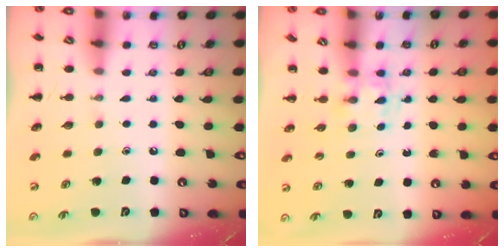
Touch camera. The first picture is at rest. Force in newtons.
{"total": 2.8, "press": 2.6, "slide": 1.1}